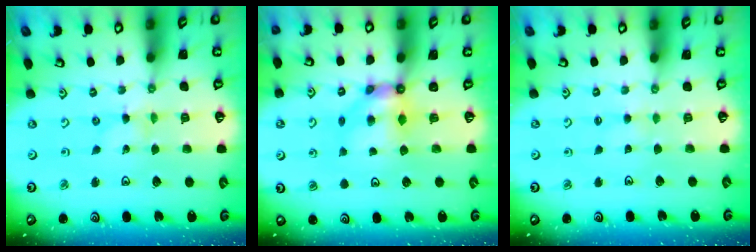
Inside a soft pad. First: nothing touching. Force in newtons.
{"total": 6.9, "press": 6.8, "slide": 0.5}
{"total": 1.0, "press": 1.0, "slide": 0.3}